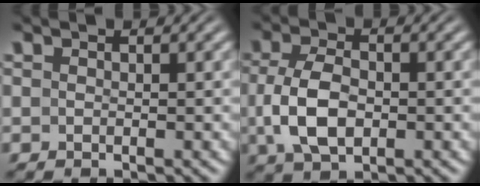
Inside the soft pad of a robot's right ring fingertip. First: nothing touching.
{"total": 5.0, "force": [-0.8, 3.0, 3.9], "torque": [-0.098, -0.014, -0.001]}